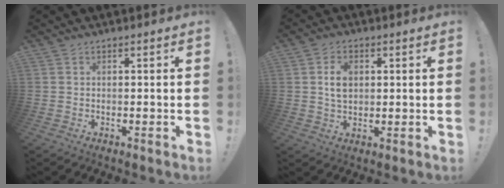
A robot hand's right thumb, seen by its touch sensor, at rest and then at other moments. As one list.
[{"total": 6.2, "force": [1.1, 4.5, 4.1], "torque": [-0.054, 0.001, 0.019]}]